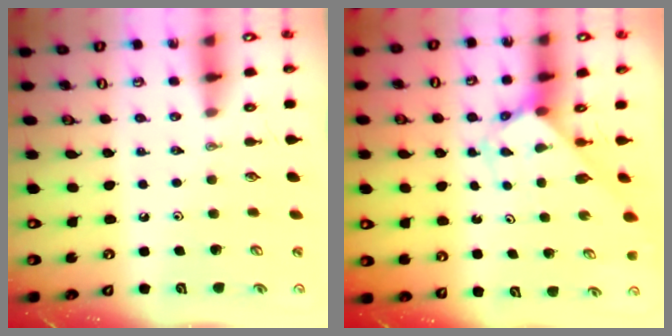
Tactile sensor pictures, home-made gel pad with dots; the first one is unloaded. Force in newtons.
{"total": 2.8, "press": 2.8, "slide": 0.2}